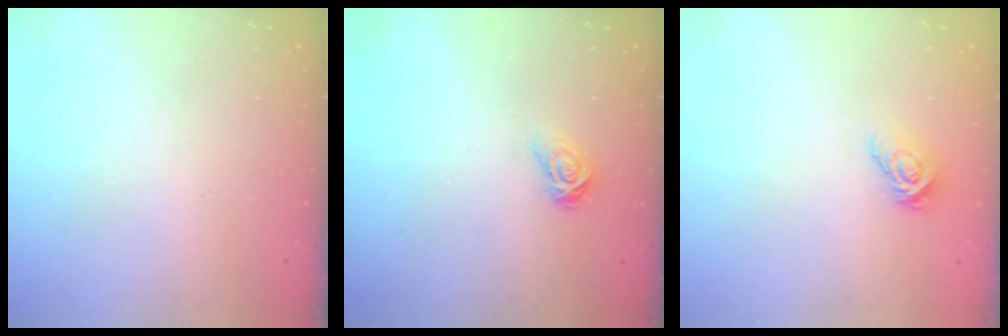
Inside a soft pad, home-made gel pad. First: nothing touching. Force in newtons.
{"total": 3.9, "press": 3.9, "slide": 0.4}
{"total": 8.1, "press": 8.1, "slide": 0.4}